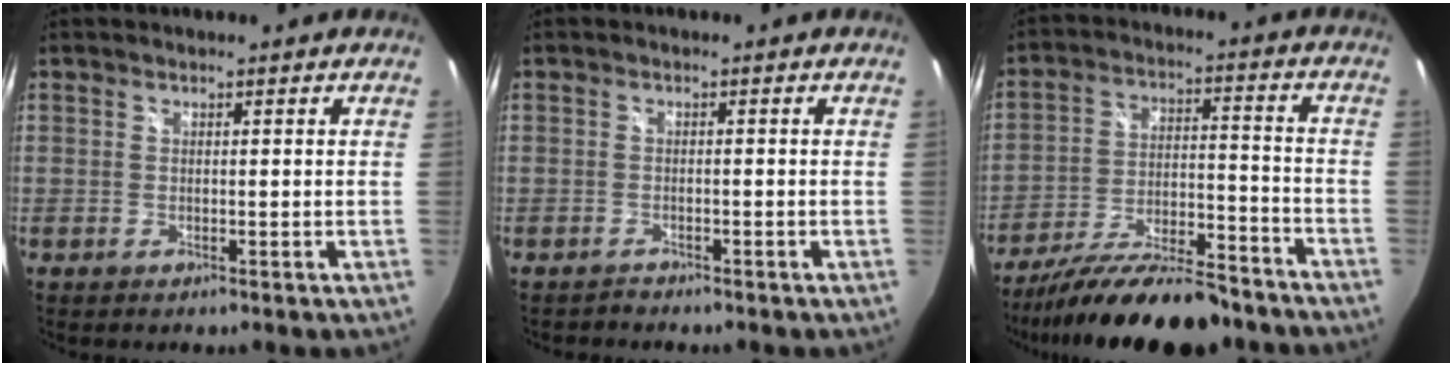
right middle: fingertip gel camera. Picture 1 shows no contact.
{"total": 1.2, "force": [-1.2, 0.4, -0.1], "torque": [-0.001, 0.000, -0.021]}
{"total": 20.2, "force": [-16.9, 4.2, 10.2], "torque": [-0.189, -0.035, -0.262]}